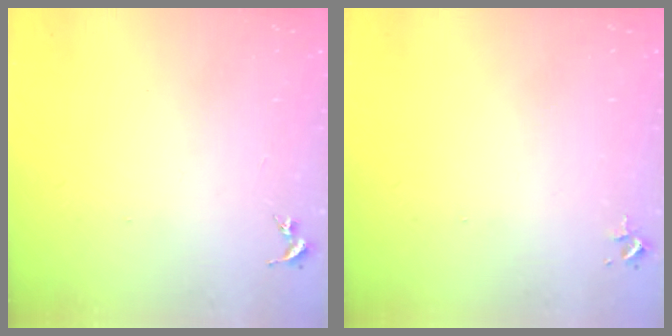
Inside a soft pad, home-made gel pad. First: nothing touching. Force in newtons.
{"total": 2.4, "press": 2.4, "slide": 0.3}